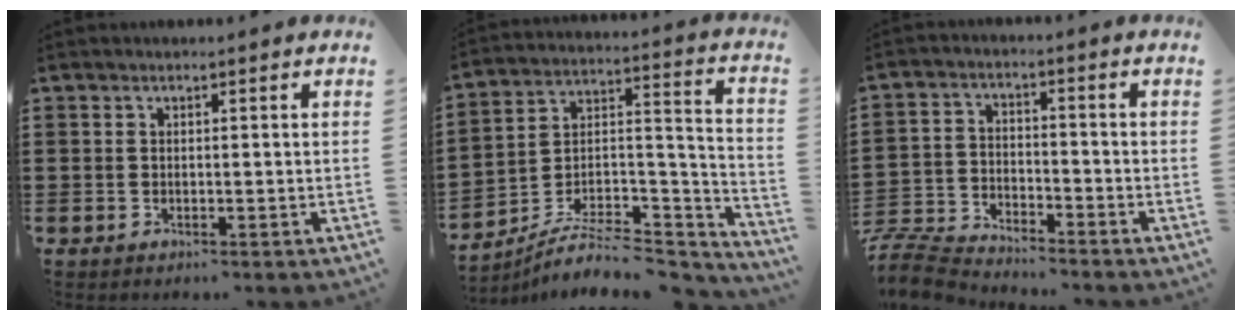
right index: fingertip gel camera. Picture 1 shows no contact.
{"total": 8.2, "force": [-6.6, 2.9, 3.9], "torque": [-0.063, 0.015, -0.126]}
{"total": 6.5, "force": [-6.4, 0.8, 0.8], "torque": [-0.034, 0.004, -0.133]}